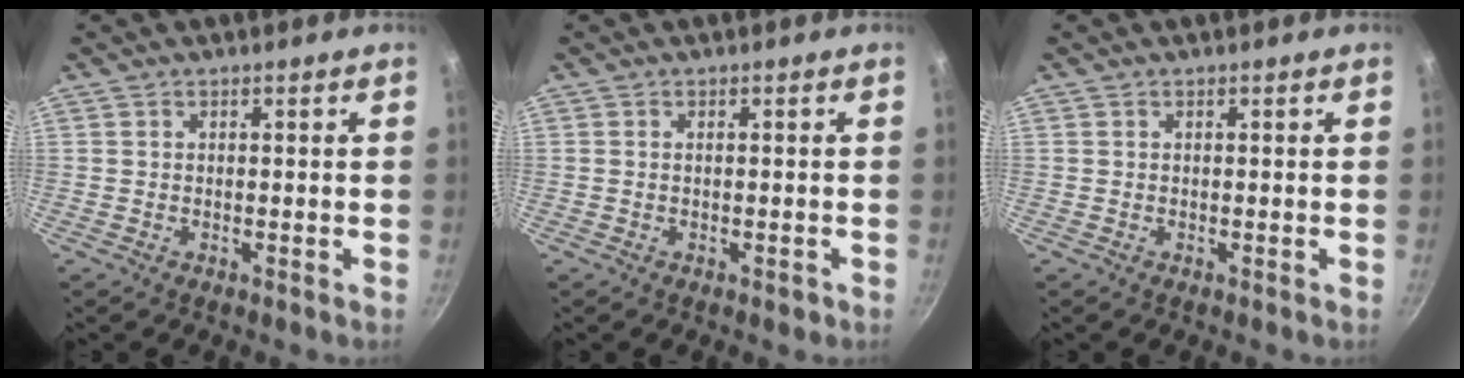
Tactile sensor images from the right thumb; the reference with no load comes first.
{"total": 1.1, "force": [-0.5, 0.5, 0.9], "torque": [-0.014, 0.003, -0.008]}
{"total": 0.0}